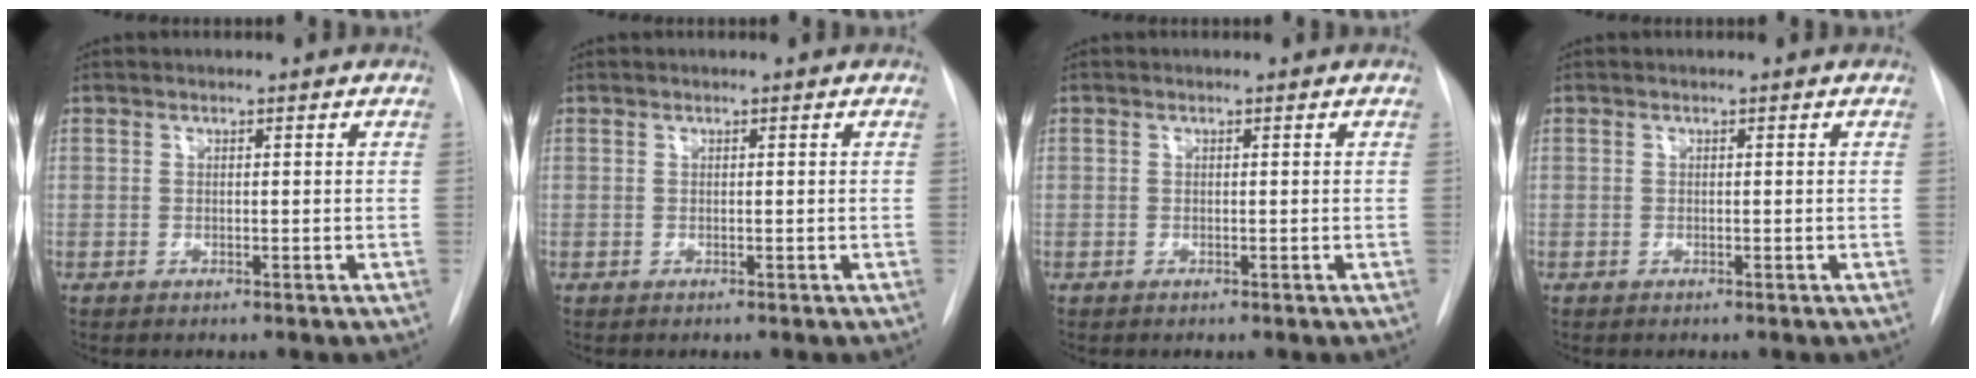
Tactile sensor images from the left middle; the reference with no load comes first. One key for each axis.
{"total": 0.0}
{"total": 0.0}
{"total": 0.0}